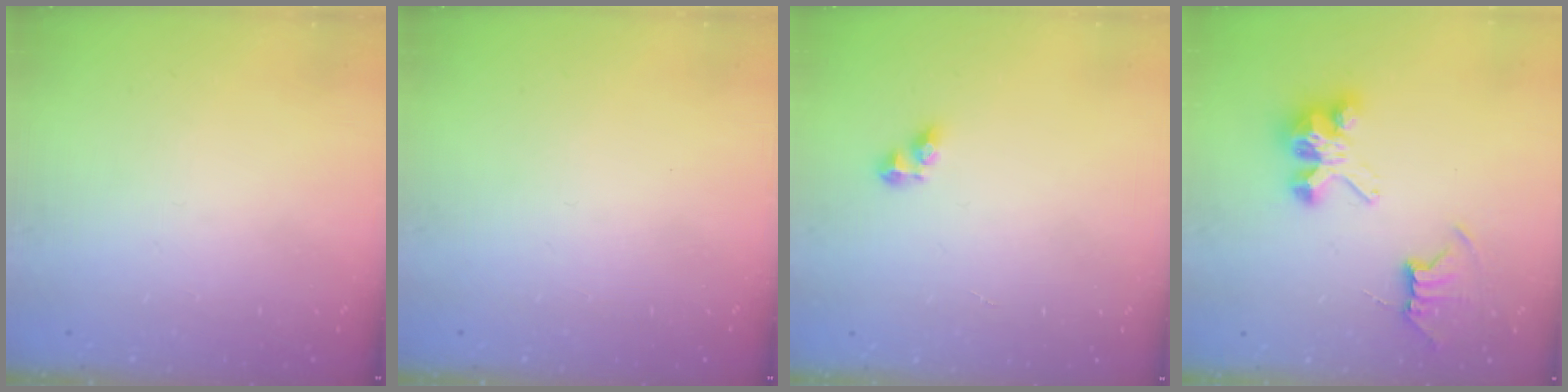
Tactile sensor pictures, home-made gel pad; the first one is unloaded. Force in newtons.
{"total": 0.0}
{"total": 5.0, "press": 5.0, "slide": 0.6}
{"total": 7.7, "press": 7.7, "slide": 0.3}